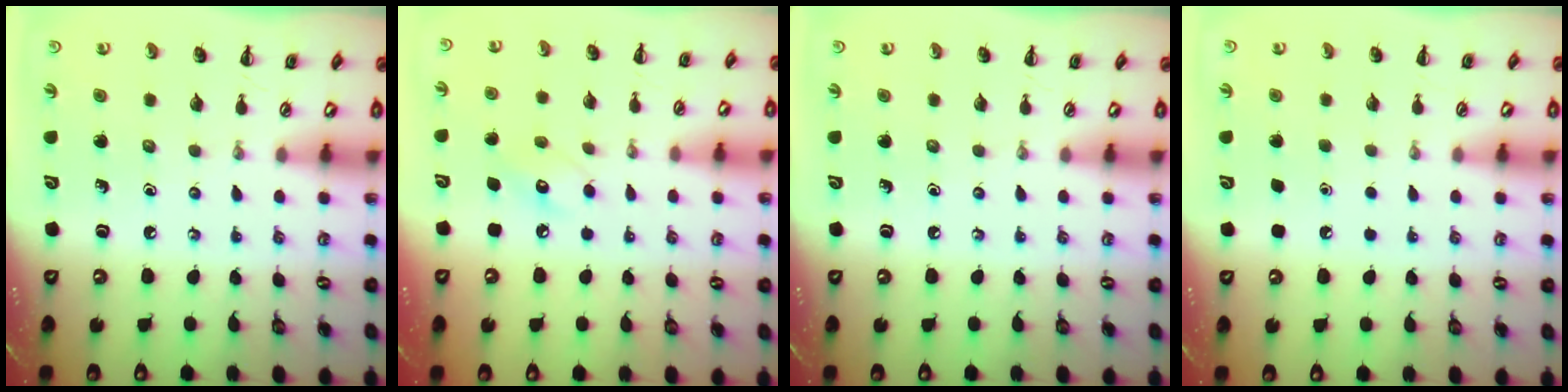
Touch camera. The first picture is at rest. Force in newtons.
{"total": 6.8, "press": 6.7, "slide": 1.1}
{"total": 0.0}
{"total": 1.8, "press": 1.7, "slide": 0.1}